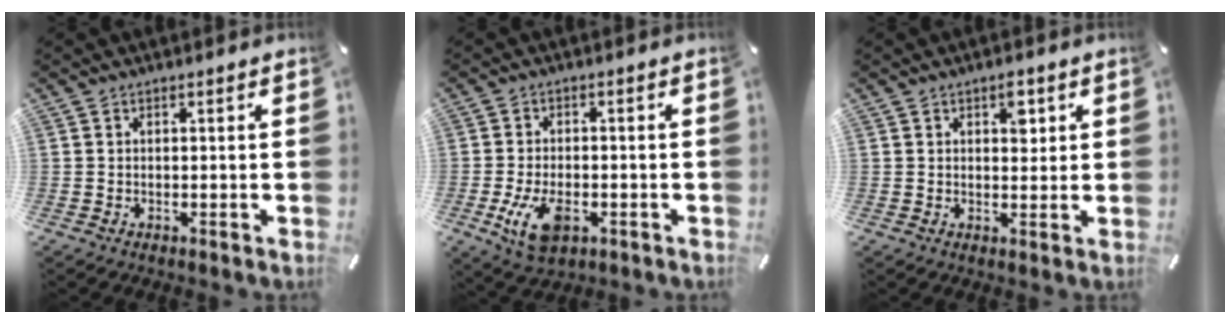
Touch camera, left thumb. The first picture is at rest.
{"total": 8.3, "force": [-2.9, 4.8, 6.2], "torque": [-0.127, 0.001, -0.052]}
{"total": 3.8, "force": [1.7, 2.3, 2.4], "torque": [-0.013, -0.010, 0.020]}